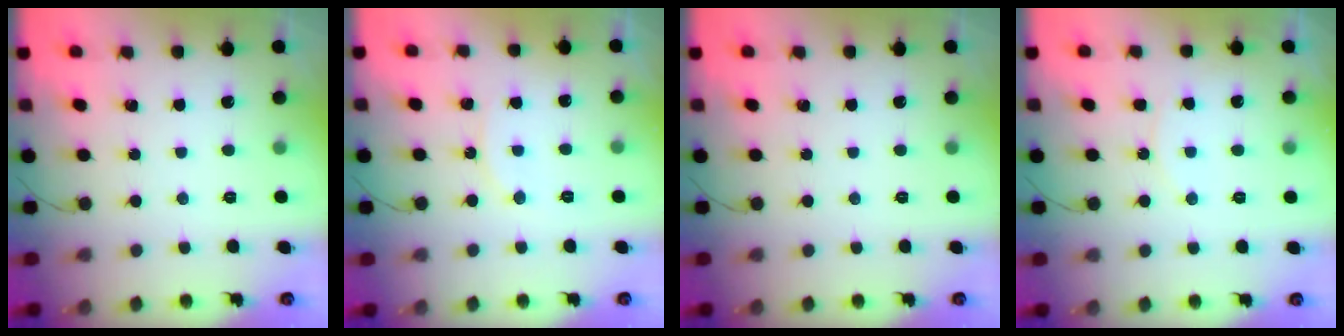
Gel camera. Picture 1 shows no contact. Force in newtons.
{"total": 6.9, "press": 6.9, "slide": 0.7}
{"total": 0.0}
{"total": 4.6, "press": 4.6, "slide": 0.4}